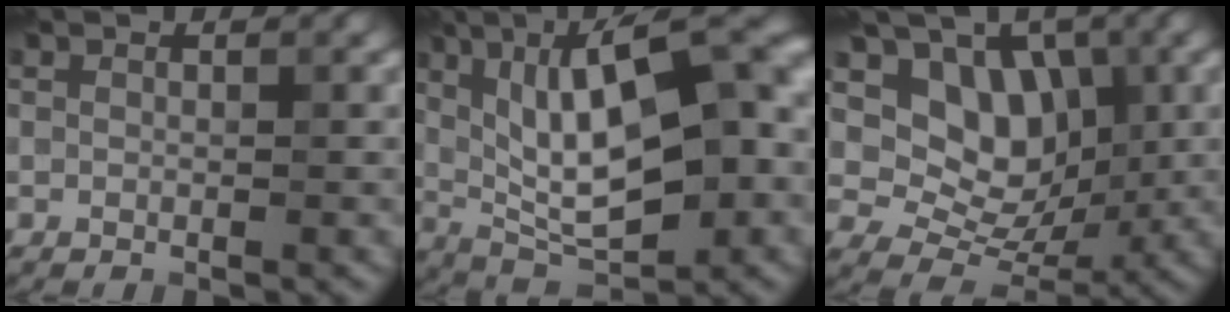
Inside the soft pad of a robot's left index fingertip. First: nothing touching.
{"total": 15.7, "force": [3.0, 5.8, 14.3], "torque": [-0.204, 0.020, 0.044]}
{"total": 7.5, "force": [2.1, 5.8, 4.1], "torque": [-0.055, -0.014, 0.025]}